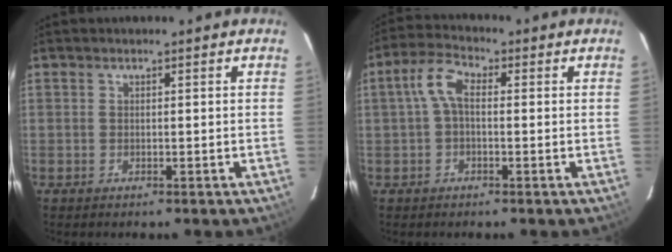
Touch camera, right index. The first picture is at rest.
{"total": 4.9, "force": [0.0, 2.5, 4.2], "torque": [-0.090, 0.019, 0.000]}